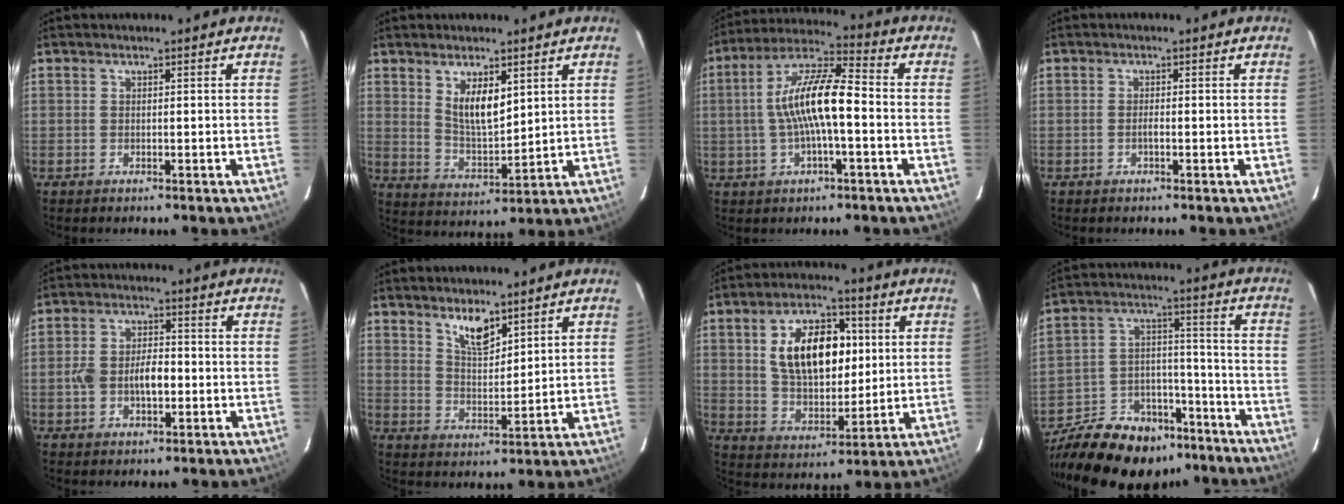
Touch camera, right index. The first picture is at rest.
{"total": 7.9, "force": [3.6, 3.3, 6.2], "torque": [-0.106, -0.008, 0.077]}
{"total": 12.6, "force": [-1.2, 3.0, 12.1], "torque": [-0.230, 0.017, -0.025]}
{"total": 1.0, "force": [-0.4, 0.2, 0.9], "torque": [-0.017, 0.003, -0.009]}
{"total": 7.4, "force": [-1.5, 4.3, 5.9], "torque": [-0.118, 0.011, -0.023]}
{"total": 6.5, "force": [4.7, 2.3, 3.9], "torque": [-0.064, -0.001, 0.089]}
{"total": 15.6, "force": [3.4, 9.0, 12.3], "torque": [-0.211, 0.020, 0.069]}
{"total": 21.8, "force": [-16.8, 10.9, 8.5], "torque": [-0.184, 0.041, -0.241]}